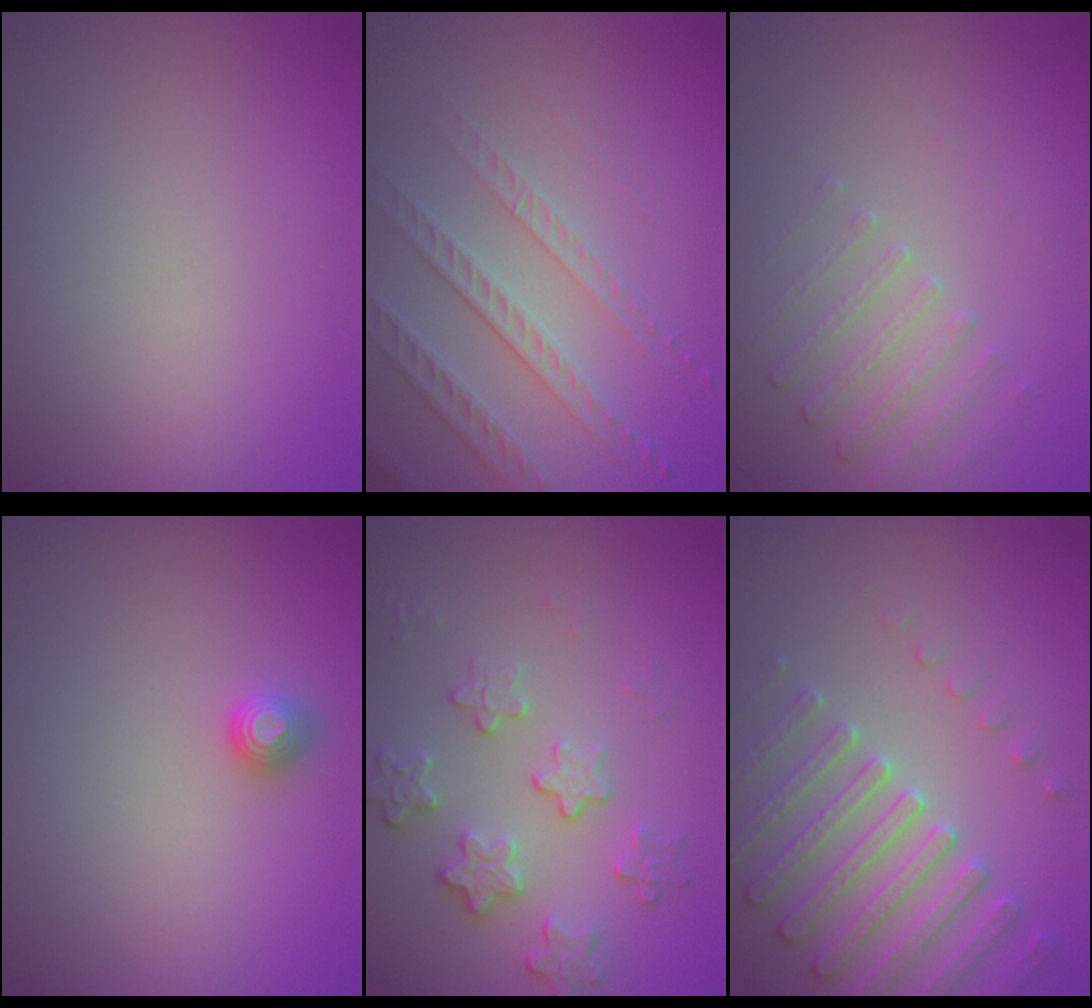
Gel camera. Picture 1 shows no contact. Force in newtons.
{"total": 3.6, "press": 3.2, "slide": 1.5}
{"total": 1.7, "press": 1.2, "slide": 1.2}
{"total": 1.1, "press": 1.1, "slide": 0.2}
{"total": 4.1, "press": 3.0, "slide": 2.8}
{"total": 4.5, "press": 4.4, "slide": 1.2}